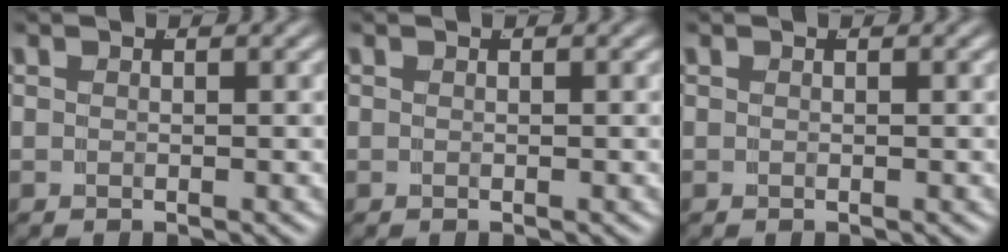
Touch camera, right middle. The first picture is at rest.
{"total": 0.0}
{"total": 0.0}